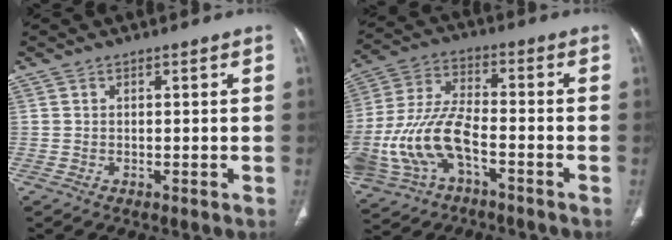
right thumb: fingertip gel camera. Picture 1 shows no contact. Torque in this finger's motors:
{"motor_torque": [0.66, 0.57, 1.67, -1.10, 0.65]}